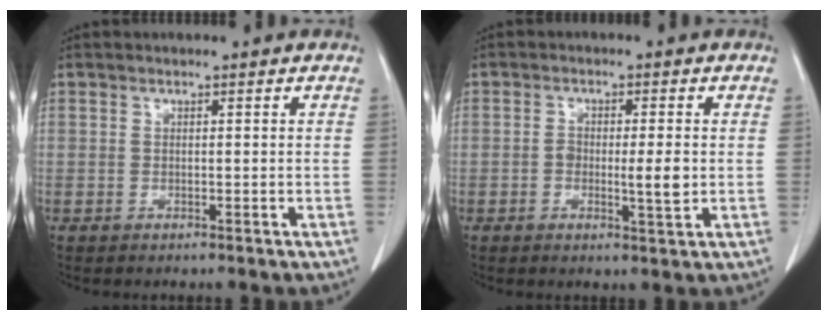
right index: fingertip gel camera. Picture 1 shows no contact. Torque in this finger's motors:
{"motor_torque": [0.13, 0.09, 0.16, 0.03]}